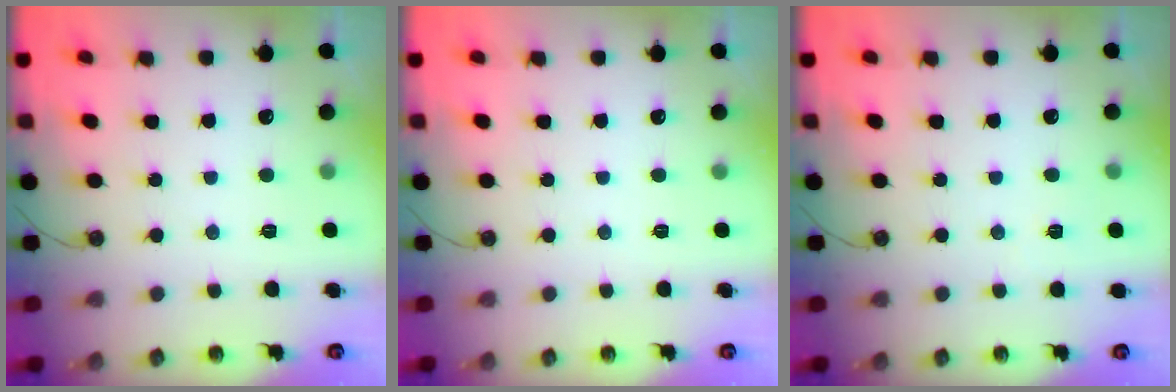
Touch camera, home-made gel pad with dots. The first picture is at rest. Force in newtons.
{"total": 0.0}
{"total": 2.2, "press": 2.1, "slide": 0.7}